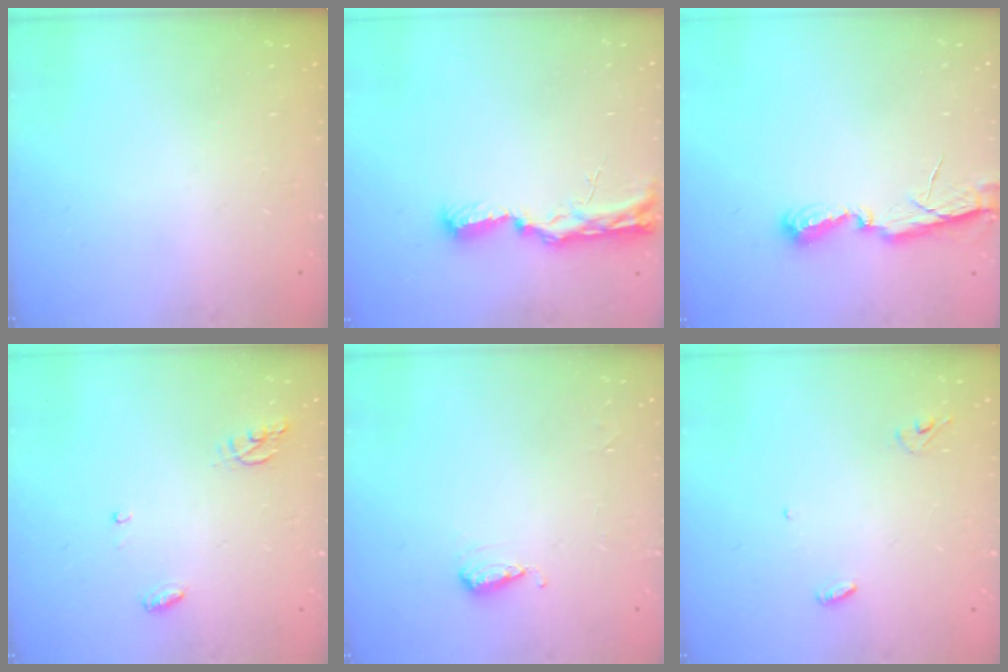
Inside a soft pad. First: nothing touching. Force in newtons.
{"total": 10.5, "press": 9.6, "slide": 4.3}
{"total": 6.9, "press": 6.9, "slide": 0.1}
{"total": 5.3, "press": 5.3, "slide": 0.3}
{"total": 5.2, "press": 5.1, "slide": 0.9}
{"total": 3.5, "press": 3.5, "slide": 0.3}